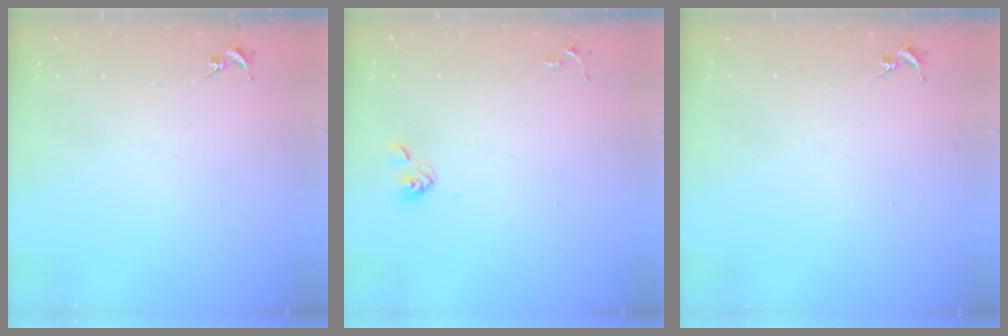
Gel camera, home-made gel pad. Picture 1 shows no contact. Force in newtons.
{"total": 5.7, "press": 5.3, "slide": 2.1}
{"total": 0.0}